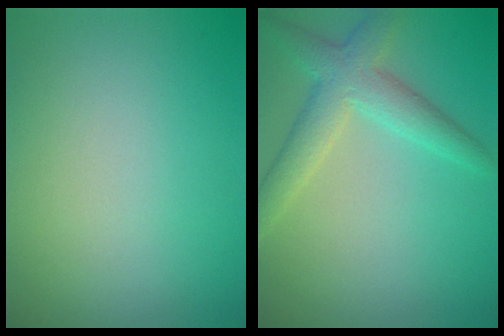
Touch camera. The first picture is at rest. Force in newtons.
{"total": 4.0, "press": 4.0, "slide": 0.3}